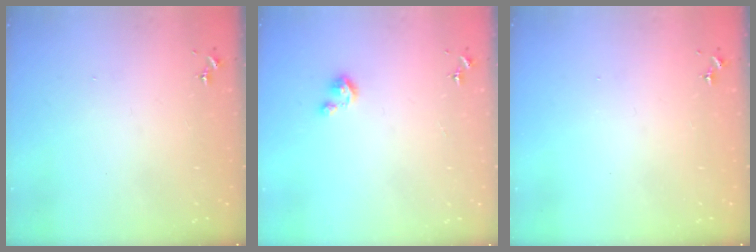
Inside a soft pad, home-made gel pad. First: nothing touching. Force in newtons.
{"total": 2.5, "press": 2.5, "slide": 0.3}
{"total": 0.0}